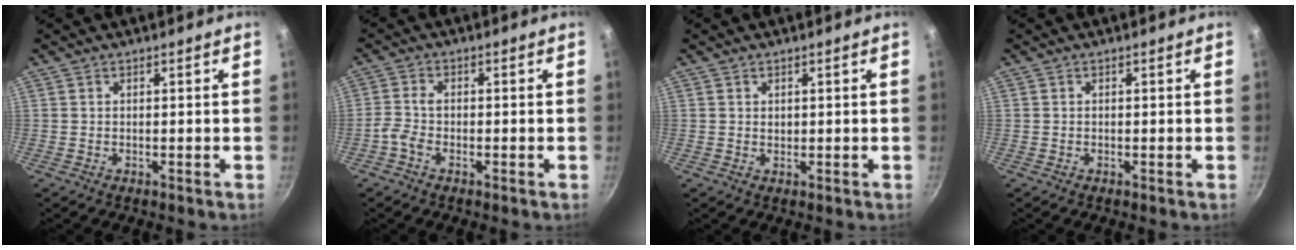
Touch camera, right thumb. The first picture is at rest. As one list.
[{"total": 3.2, "force": [-1.5, 1.8, 2.2], "torque": [-0.053, 0.015, -0.035]}, {"total": 0.8, "force": [0.3, 0.7, 0.4], "torque": [-0.002, -0.002, 0.005]}, {"total": 0.0}]